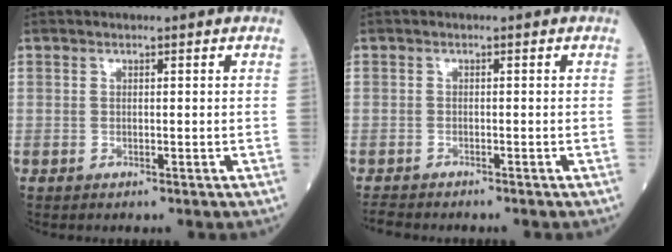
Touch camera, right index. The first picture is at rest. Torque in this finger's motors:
{"motor_torque": [-0.76, 0.47, -1.05, -0.21]}